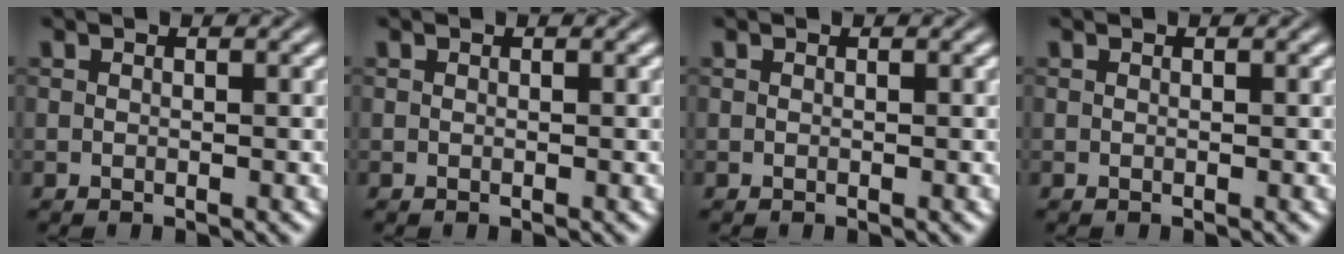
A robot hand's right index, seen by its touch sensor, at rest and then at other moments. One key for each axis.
{"total": 0.0}
{"total": 0.0}
{"total": 0.0}